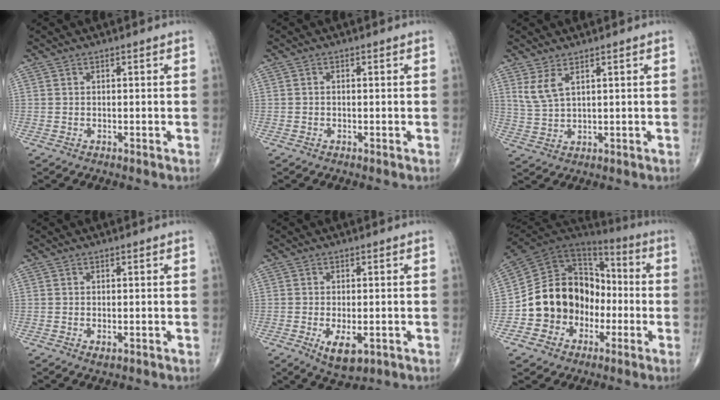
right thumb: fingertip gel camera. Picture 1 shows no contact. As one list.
[{"total": 0.0}, {"total": 4.4, "force": [2.4, 1.4, 3.4], "torque": [-0.077, -0.012, 0.060]}, {"total": 1.3, "force": [-0.5, 0.6, 1.0], "torque": [-0.014, -0.003, -0.007]}, {"total": 6.2, "force": [-2.1, 2.9, 5.1], "torque": [-0.078, -0.009, -0.026]}, {"total": 18.2, "force": [-4.4, 15.2, 8.9], "torque": [-0.112, 0.070, -0.075]}]